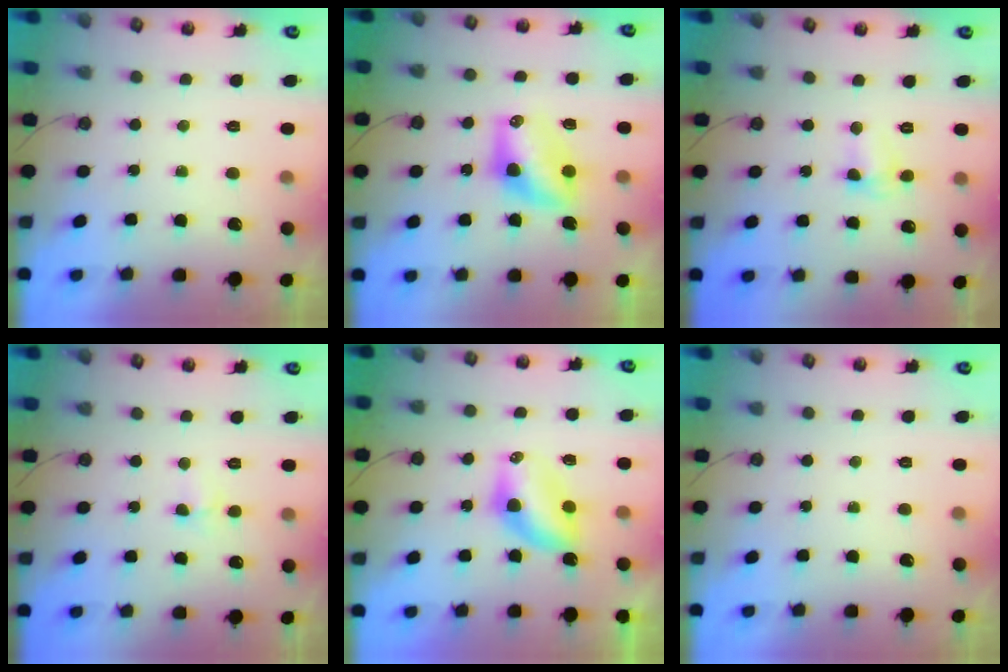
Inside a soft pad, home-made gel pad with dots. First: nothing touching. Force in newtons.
{"total": 9.8, "press": 8.8, "slide": 4.4}
{"total": 2.6, "press": 2.6, "slide": 0.6}
{"total": 4.2, "press": 2.6, "slide": 3.3}
{"total": 6.6, "press": 6.6, "slide": 0.3}
{"total": 0.0}